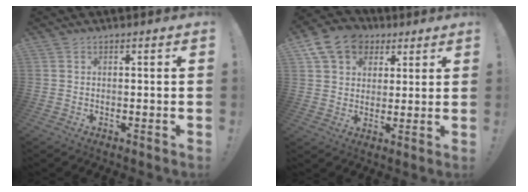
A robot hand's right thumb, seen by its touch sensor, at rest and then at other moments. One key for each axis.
{"total": 13.0, "fx": 5.9, "fy": 10.2, "fz": 5.6, "tx": -0.083, "ty": -0.024, "tz": 0.119}